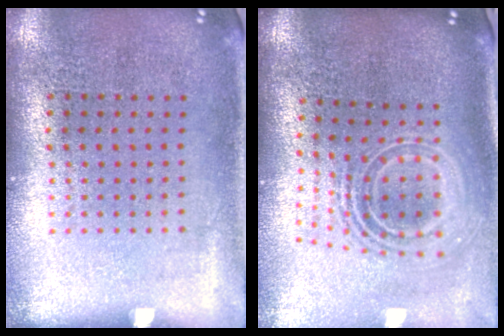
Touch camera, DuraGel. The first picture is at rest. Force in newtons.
{"total": 2.3, "press": 1.7, "slide": 1.6}